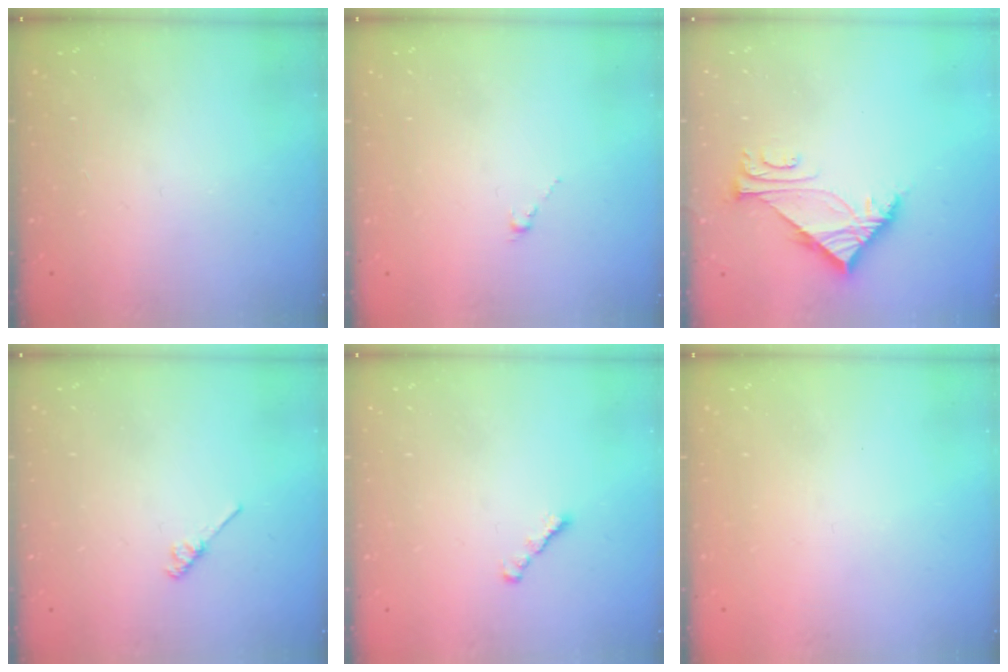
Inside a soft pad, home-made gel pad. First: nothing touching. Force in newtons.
{"total": 0.0}
{"total": 7.0, "press": 7.0, "slide": 0.4}
{"total": 2.7, "press": 2.7, "slide": 0.4}
{"total": 1.8, "press": 1.7, "slide": 0.6}
{"total": 0.9, "press": 0.8, "slide": 0.3}